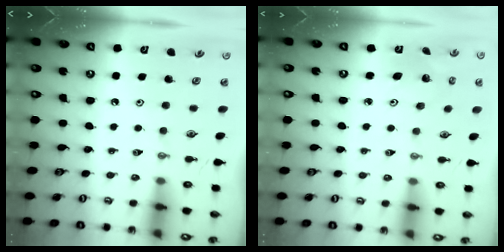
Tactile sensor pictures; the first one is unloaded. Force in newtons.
{"total": 2.7, "press": 2.7, "slide": 0.1}